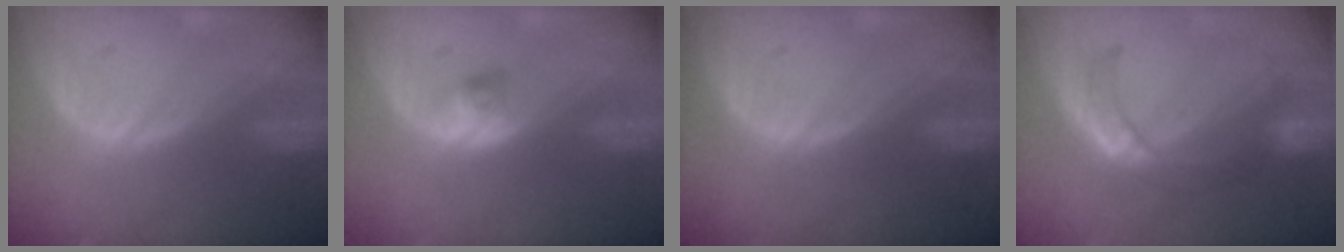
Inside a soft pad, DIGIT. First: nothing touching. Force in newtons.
{"total": 2.4, "press": 2.3, "slide": 0.8}
{"total": 0.0}
{"total": 6.8, "press": 6.6, "slide": 1.9}